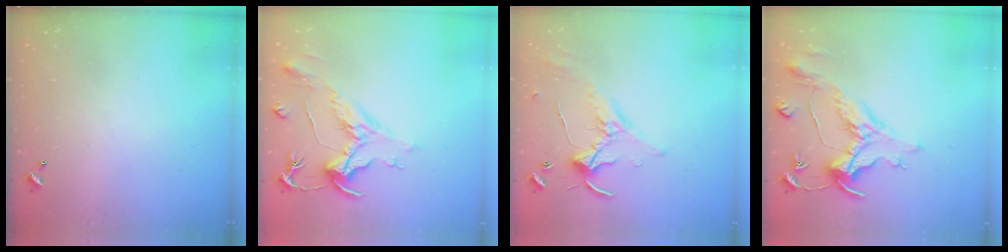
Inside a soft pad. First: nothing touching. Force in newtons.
{"total": 2.2, "press": 1.7, "slide": 1.4}
{"total": 1.0, "press": 0.5, "slide": 0.8}
{"total": 1.5, "press": 0.8, "slide": 1.2}